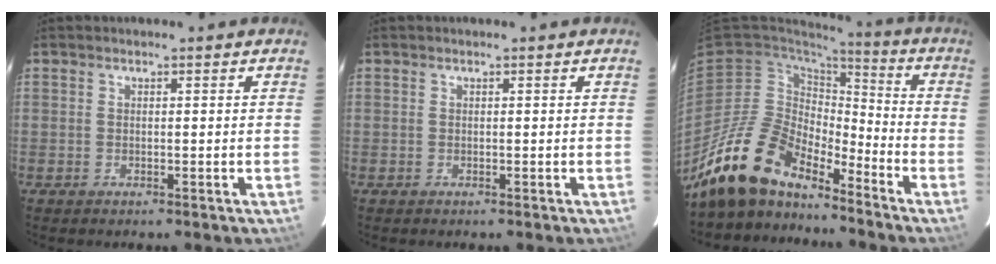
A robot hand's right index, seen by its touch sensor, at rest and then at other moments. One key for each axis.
{"total": 0.0}
{"total": 15.9, "fx": -13.5, "fy": 5.3, "fz": 6.5, "tx": -0.126, "ty": 0.001, "tz": -0.255}